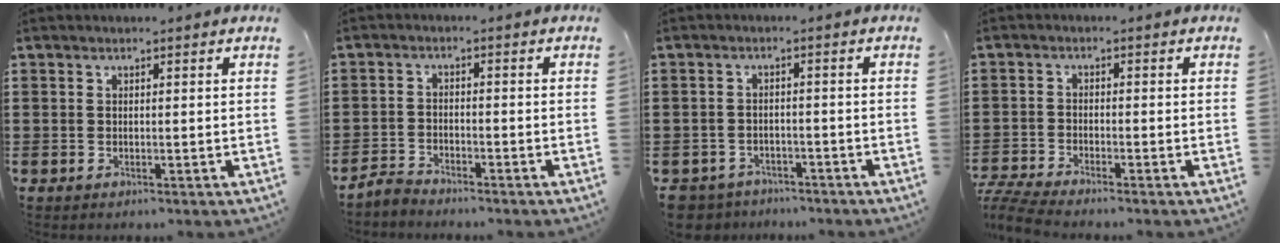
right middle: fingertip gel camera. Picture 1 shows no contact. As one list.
[{"total": 3.0, "force": [-3.0, 0.5, 0.1], "torque": [-0.015, 0.002, -0.065]}, {"total": 3.4, "force": [-3.3, 0.9, -0.2], "torque": [-0.012, -0.003, -0.075]}, {"total": 4.1, "force": [-3.9, 0.2, 1.2], "torque": [-0.049, -0.013, -0.087]}]